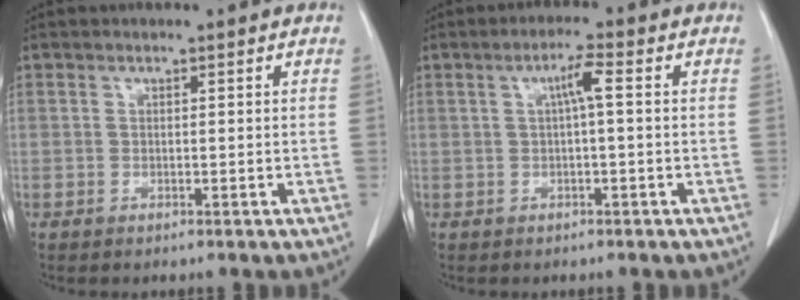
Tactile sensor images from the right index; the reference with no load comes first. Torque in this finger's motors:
{"motor_torque": [0.39, -0.12, 0.25, 0.07]}